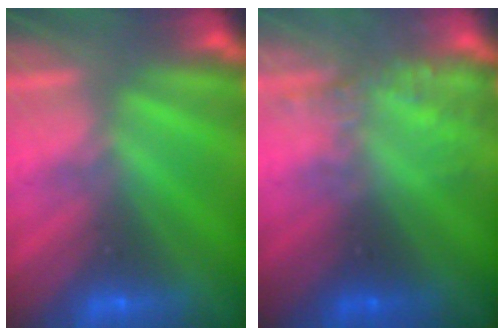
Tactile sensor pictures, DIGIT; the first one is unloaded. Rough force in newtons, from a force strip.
{"total": 2.2}